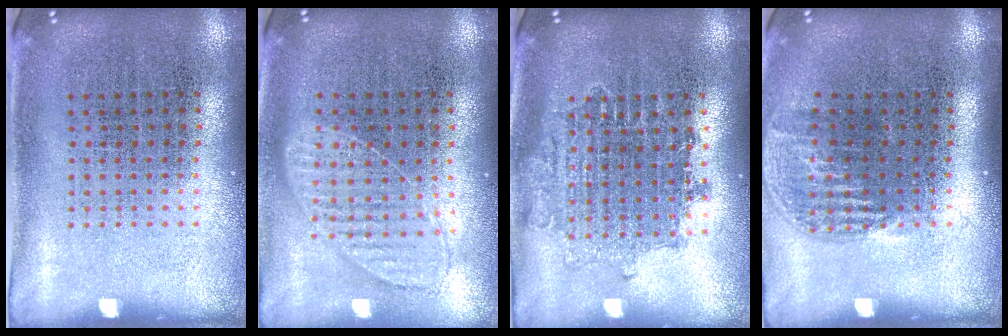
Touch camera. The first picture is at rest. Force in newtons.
{"total": 0.9, "press": 0.9, "slide": 0.2}
{"total": 1.6, "press": 1.4, "slide": 0.7}
{"total": 1.1, "press": 1.0, "slide": 0.6}